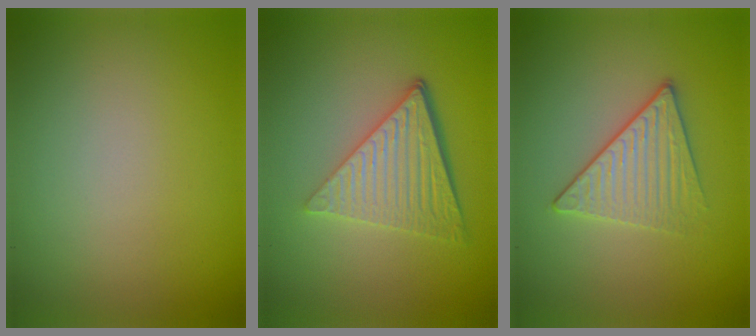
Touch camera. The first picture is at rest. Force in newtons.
{"total": 6.1, "press": 4.1, "slide": 4.4}
{"total": 3.4, "press": 3.1, "slide": 1.3}